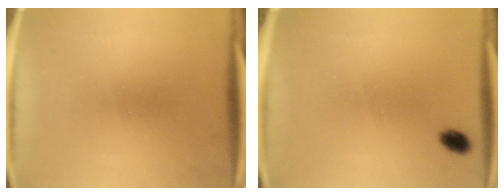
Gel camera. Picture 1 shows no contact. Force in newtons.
{"total": 2.2}